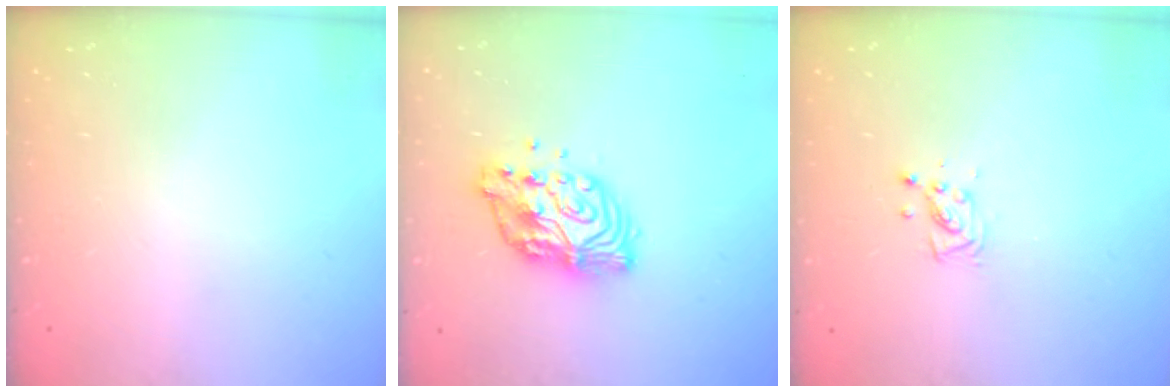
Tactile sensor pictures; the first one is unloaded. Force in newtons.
{"total": 11.0, "press": 10.9, "slide": 0.9}
{"total": 5.1, "press": 4.9, "slide": 1.3}